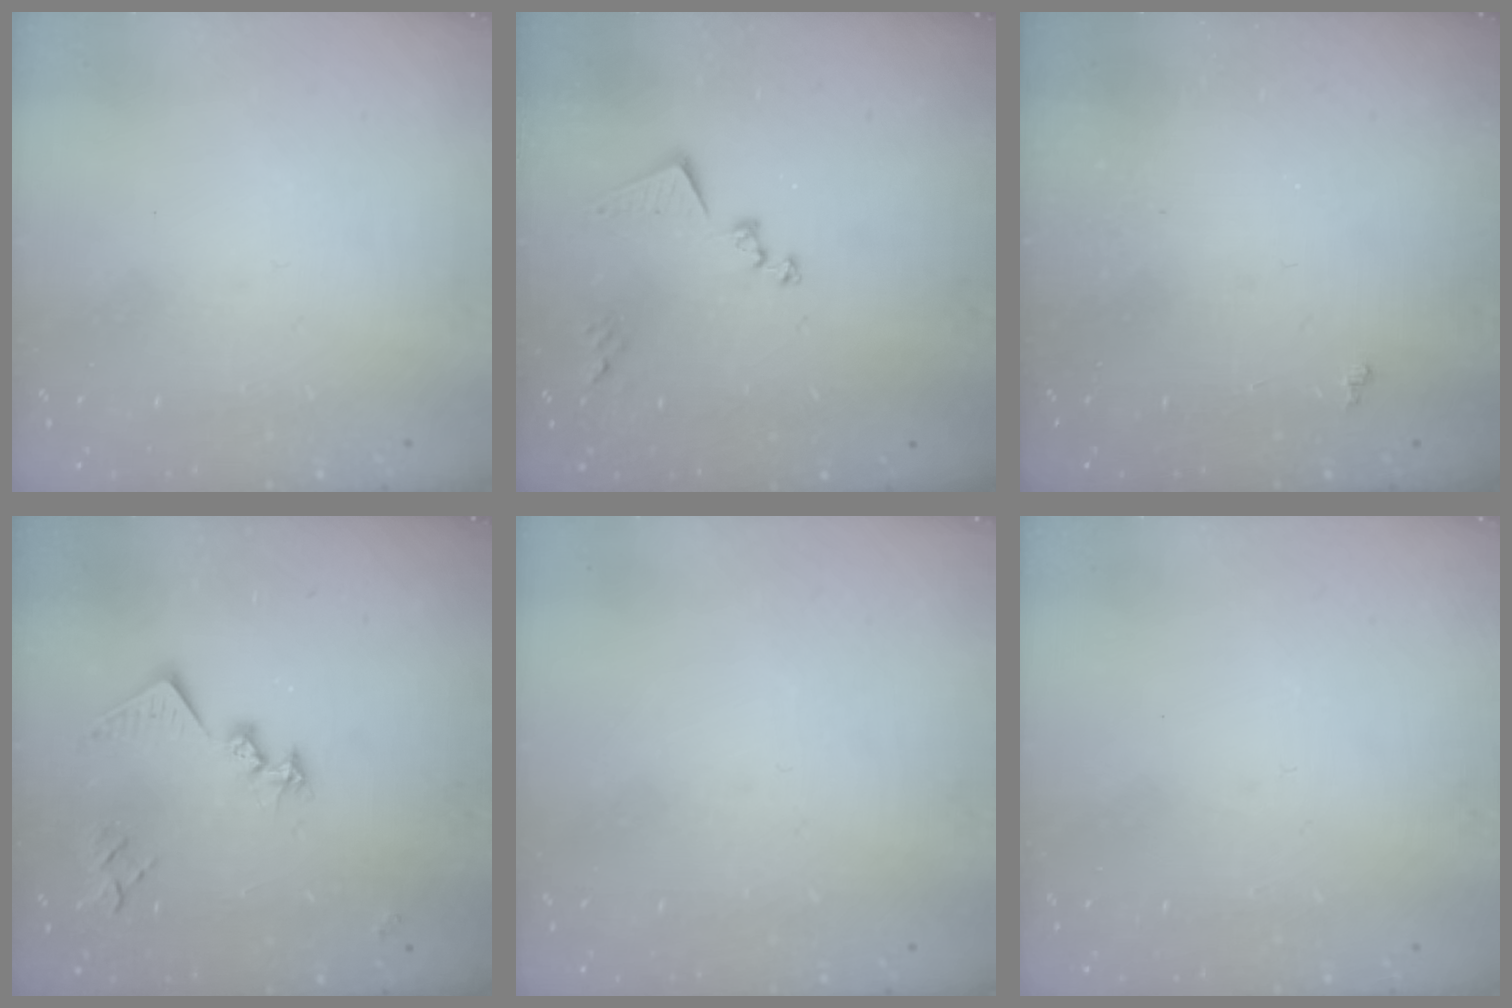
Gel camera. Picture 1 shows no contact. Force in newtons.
{"total": 11.8, "press": 11.8, "slide": 0.7}
{"total": 1.9, "press": 1.8, "slide": 0.5}
{"total": 14.1, "press": 14.1, "slide": 0.4}
{"total": 0.0}
{"total": 0.0}